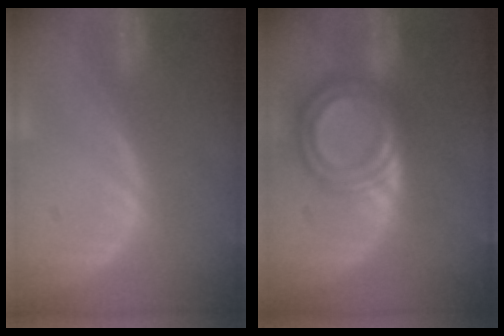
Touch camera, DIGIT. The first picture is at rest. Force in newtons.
{"total": 7.7, "press": 7.7, "slide": 0.5}